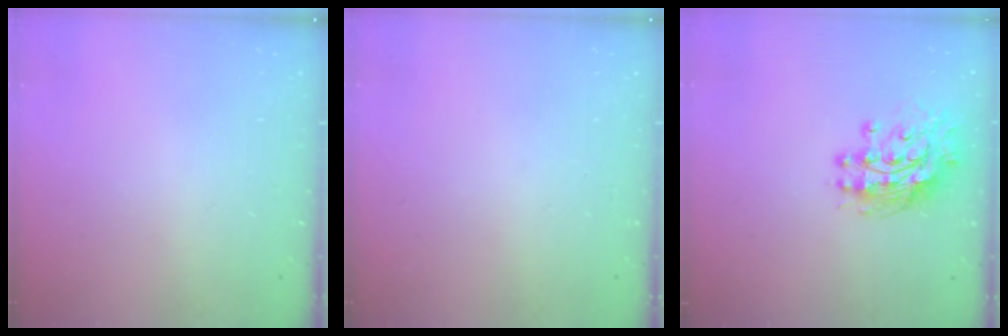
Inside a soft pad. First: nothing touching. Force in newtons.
{"total": 0.0}
{"total": 12.5, "press": 12.4, "slide": 1.0}